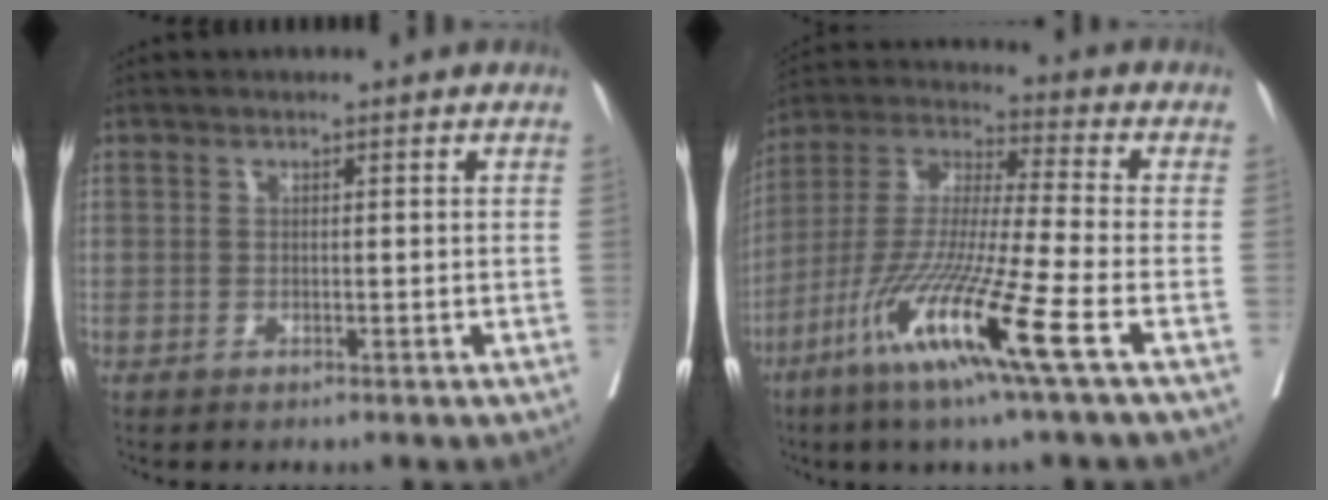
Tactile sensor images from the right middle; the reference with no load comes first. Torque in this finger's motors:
{"motor_torque": [1.52, -0.62, 0.61, 0.21]}